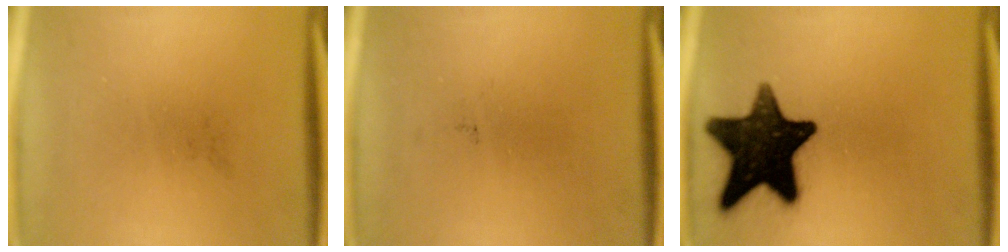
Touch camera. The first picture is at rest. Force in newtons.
{"total": 0.0}
{"total": 16.8}